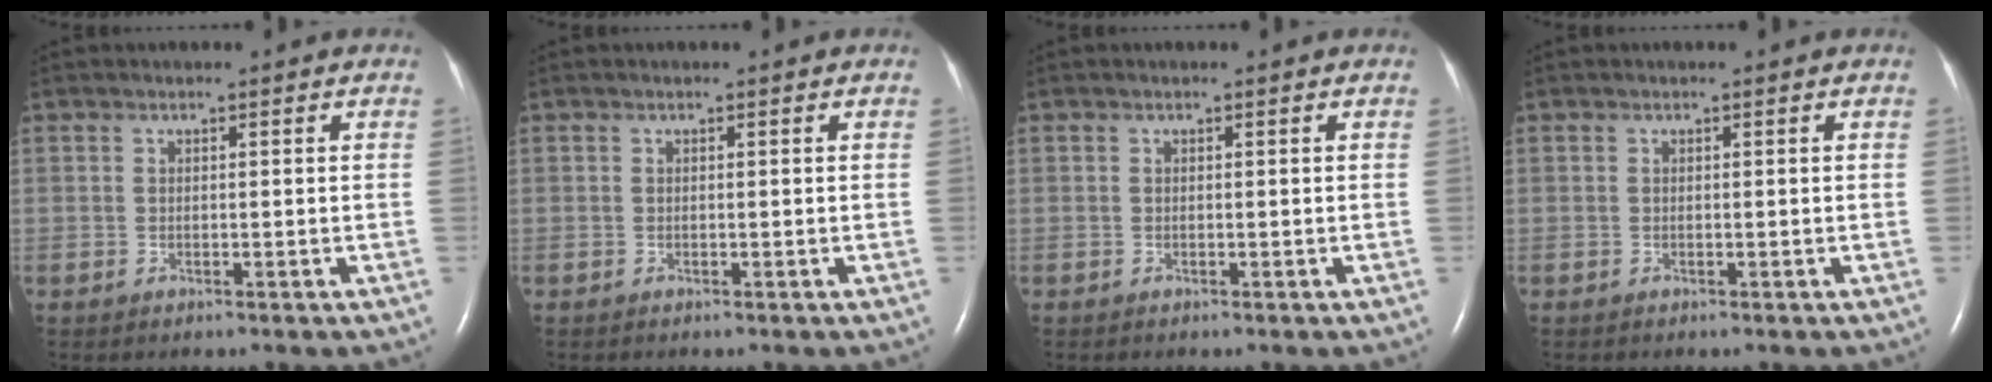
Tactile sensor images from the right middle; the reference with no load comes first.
{"total": 0.0}
{"total": 0.0}
{"total": 0.0}